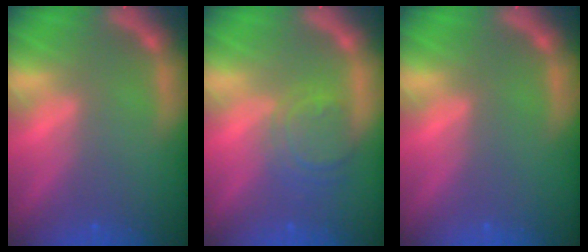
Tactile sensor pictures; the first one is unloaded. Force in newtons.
{"total": 4.5}
{"total": 0.0}